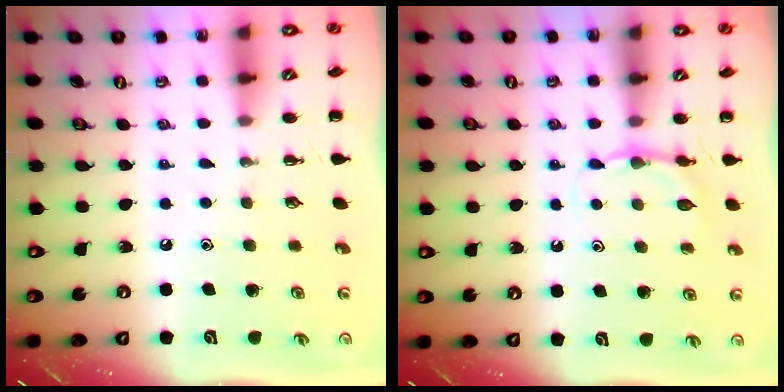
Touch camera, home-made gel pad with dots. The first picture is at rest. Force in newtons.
{"total": 4.4, "press": 4.1, "slide": 1.6}